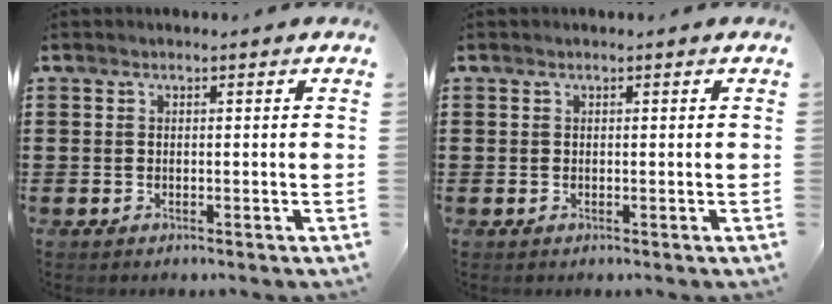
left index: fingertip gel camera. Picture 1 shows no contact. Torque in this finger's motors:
{"motor_torque": [0.00, 0.00, 0.00, 0.01]}